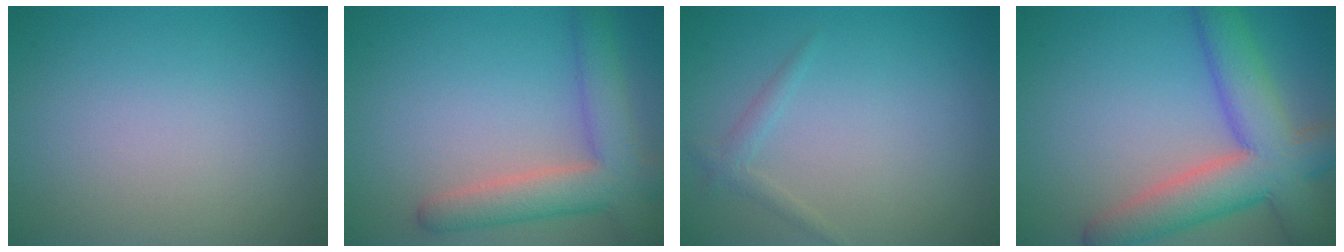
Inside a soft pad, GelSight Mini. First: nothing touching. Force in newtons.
{"total": 5.8, "press": 5.7, "slide": 0.6}
{"total": 1.1, "press": 1.1, "slide": 0.1}
{"total": 8.8, "press": 8.8, "slide": 0.6}